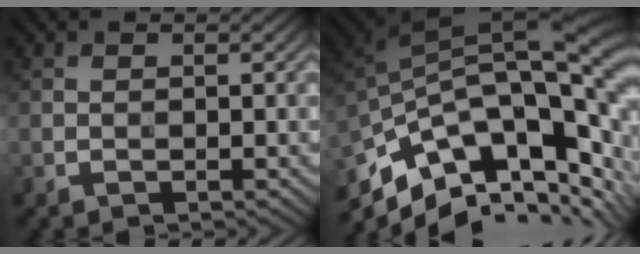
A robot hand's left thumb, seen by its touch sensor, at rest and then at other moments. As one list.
[{"total": 14.4, "force": [-6.0, 6.8, 11.1], "torque": [-0.202, -0.008, -0.099]}]